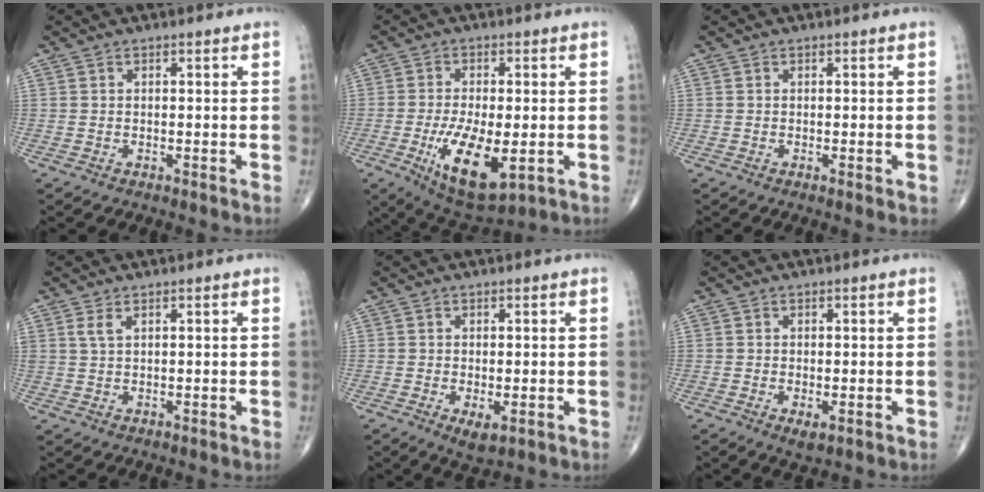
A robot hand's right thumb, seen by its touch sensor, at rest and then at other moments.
{"total": 12.9, "force": [-3.4, 5.4, 11.2], "torque": [-0.195, -0.016, -0.045]}
{"total": 1.1, "force": [-0.3, 0.3, 1.0], "torque": [-0.016, -0.004, -0.003]}
{"total": 2.0, "force": [1.1, 0.8, 1.5], "torque": [-0.035, 0.001, 0.027]}
{"total": 3.3, "force": [-1.0, 1.5, 2.8], "torque": [-0.048, -0.010, -0.011]}
{"total": 2.2, "force": [-0.6, 1.0, 1.8], "torque": [-0.032, -0.005, -0.009]}